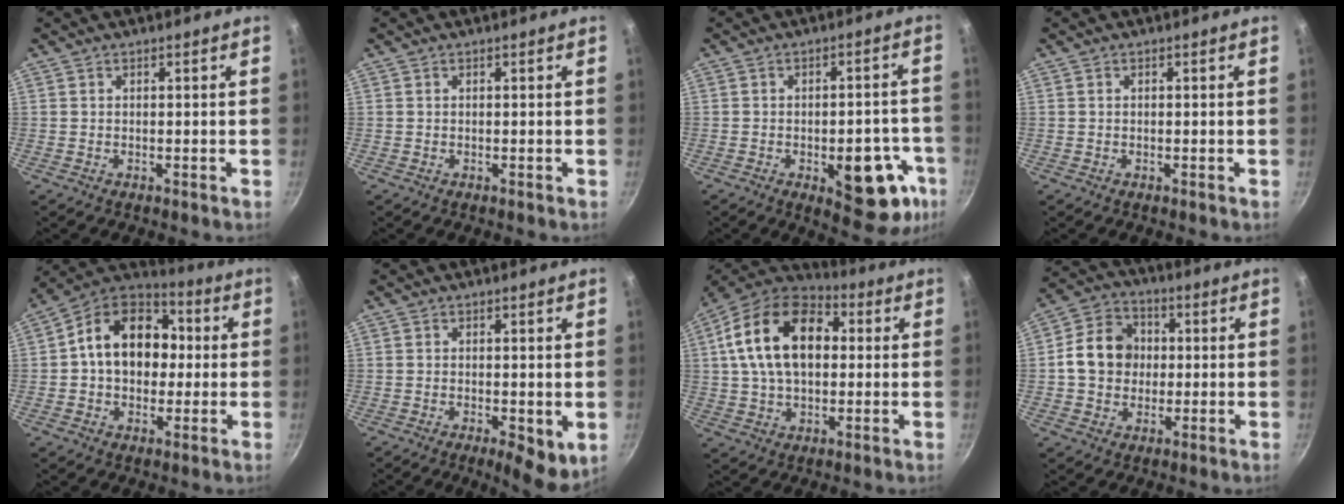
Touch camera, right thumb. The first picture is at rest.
{"total": 0.0}
{"total": 15.0, "force": [-5.5, 7.1, 12.0], "torque": [-0.088, 0.024, -0.064]}
{"total": 0.0}
{"total": 17.1, "force": [1.5, 12.8, 11.4], "torque": [-0.147, 0.036, 0.006]}
{"total": 6.3, "force": [-1.4, 2.4, 5.7], "torque": [-0.070, -0.008, -0.013]}
{"total": 19.8, "force": [3.6, 12.6, 14.8], "torque": [-0.233, 0.024, 0.046]}
{"total": 11.3, "force": [0.4, 9.6, 6.0], "torque": [-0.078, 0.017, -0.007]}